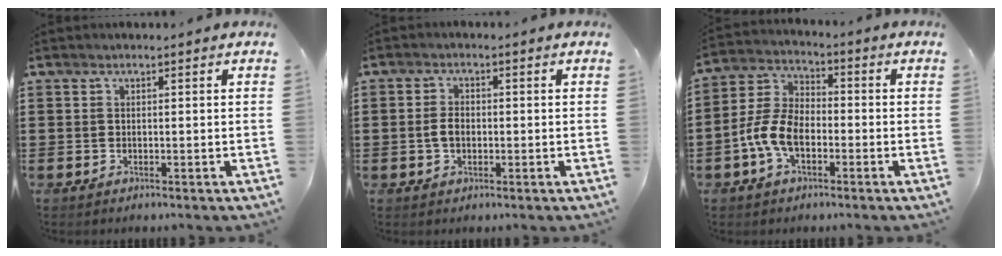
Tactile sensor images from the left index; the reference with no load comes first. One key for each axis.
{"total": 2.9, "fx": -0.3, "fy": 1.7, "fz": 2.2, "tx": -0.051, "ty": 0.002, "tz": -0.008}
{"total": 7.3, "fx": -2.9, "fy": 4.1, "fz": 5.3, "tx": -0.140, "ty": 0.000, "tz": -0.065}